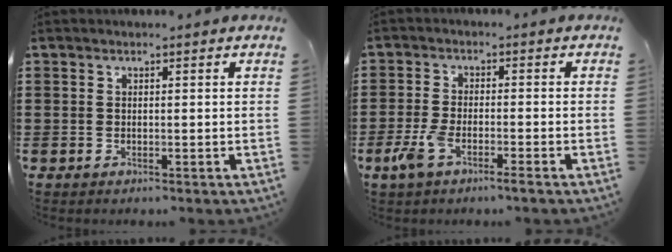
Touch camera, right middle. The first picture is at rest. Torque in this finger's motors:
{"motor_torque": [0.98, -0.49, 0.53, 0.08]}